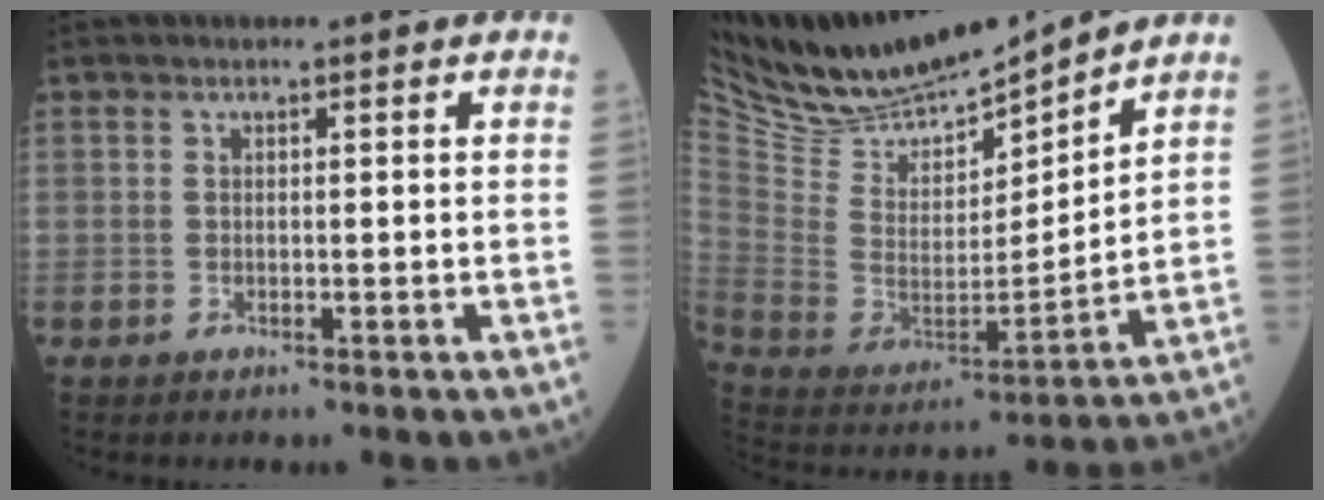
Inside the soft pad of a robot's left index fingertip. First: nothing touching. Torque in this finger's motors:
{"motor_torque": [-0.06, -0.50, -0.02, -0.01]}